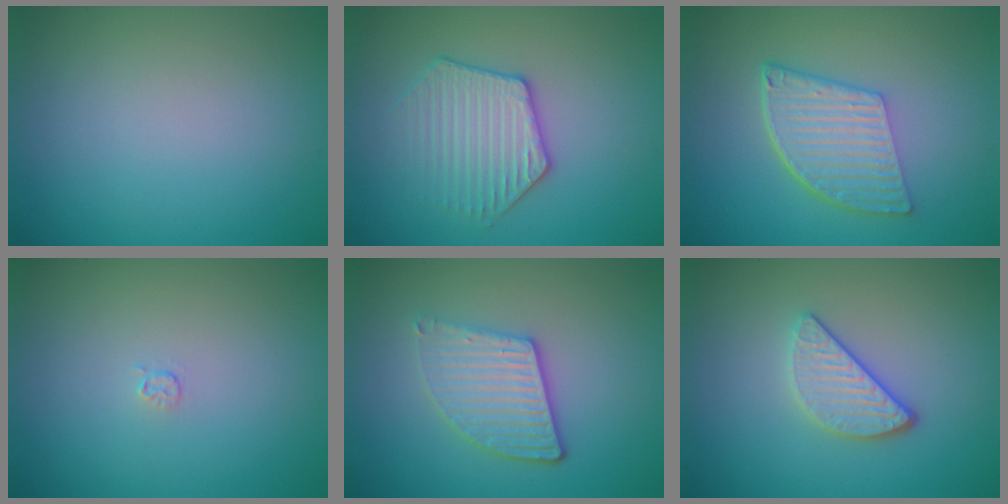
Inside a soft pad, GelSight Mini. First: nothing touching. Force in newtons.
{"total": 3.5, "press": 3.4, "slide": 0.9}
{"total": 6.1, "press": 4.1, "slide": 4.5}
{"total": 0.6, "press": 0.3, "slide": 0.6}
{"total": 4.1, "press": 3.3, "slide": 2.4}
{"total": 3.2, "press": 2.7, "slide": 1.8}